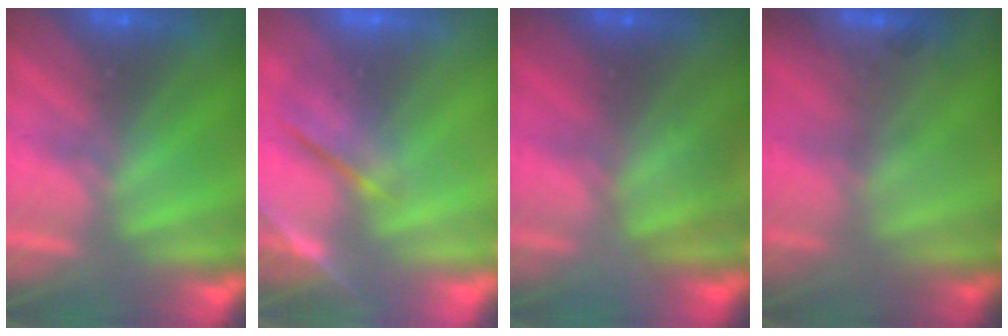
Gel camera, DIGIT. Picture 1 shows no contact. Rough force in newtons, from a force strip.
{"total": 4.3}
{"total": 1.7}
{"total": 2.2}